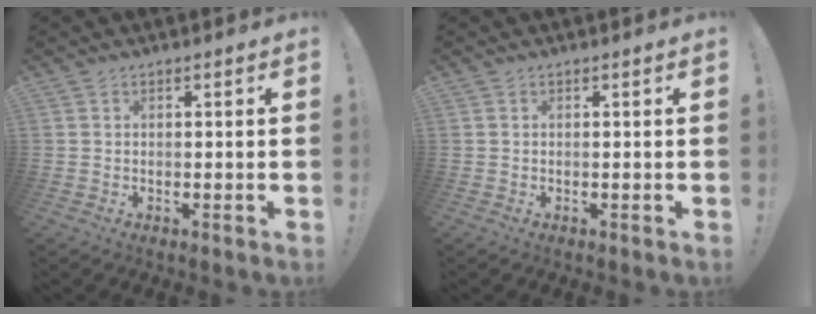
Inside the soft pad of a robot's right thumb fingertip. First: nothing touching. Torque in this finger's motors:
{"motor_torque": [0.01, 0.15, 0.04, -0.13, 0.00]}